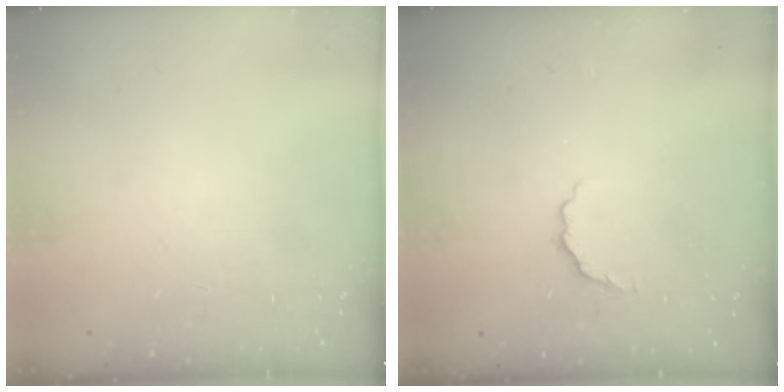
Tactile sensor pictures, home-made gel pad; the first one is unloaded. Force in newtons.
{"total": 3.2, "press": 3.1, "slide": 0.8}